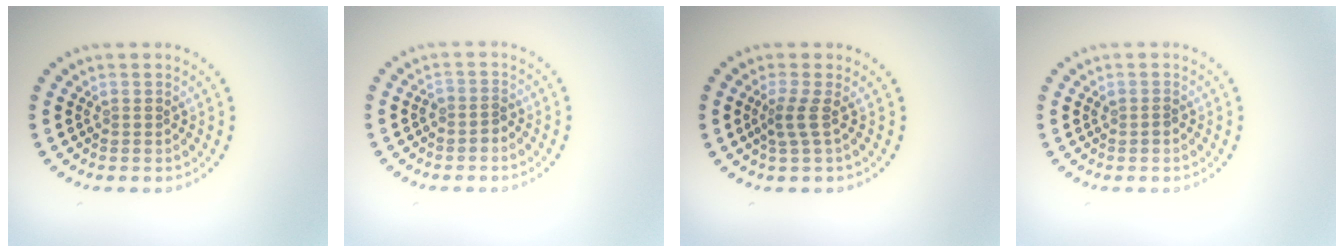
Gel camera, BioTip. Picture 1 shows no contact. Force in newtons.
{"total": 1.3, "press": 1.0, "slide": 0.8}
{"total": 1.8, "press": 1.2, "slide": 1.3}
{"total": 0.7, "press": 0.7, "slide": 0.2}